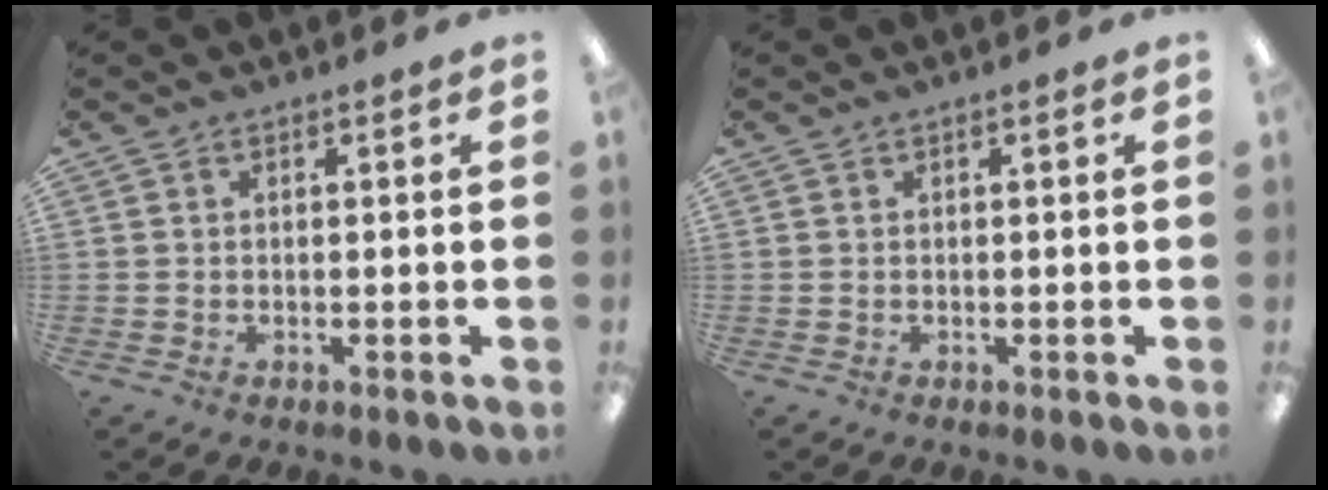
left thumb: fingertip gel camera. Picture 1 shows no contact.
{"total": 0.0}